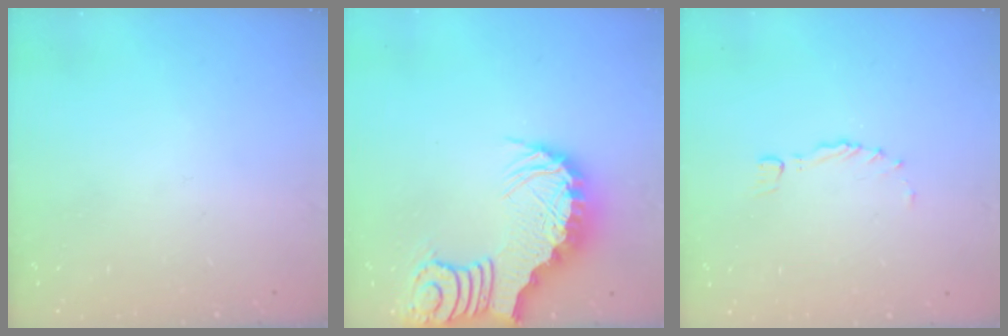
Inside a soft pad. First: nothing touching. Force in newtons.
{"total": 3.8, "press": 3.7, "slide": 0.7}
{"total": 0.0}